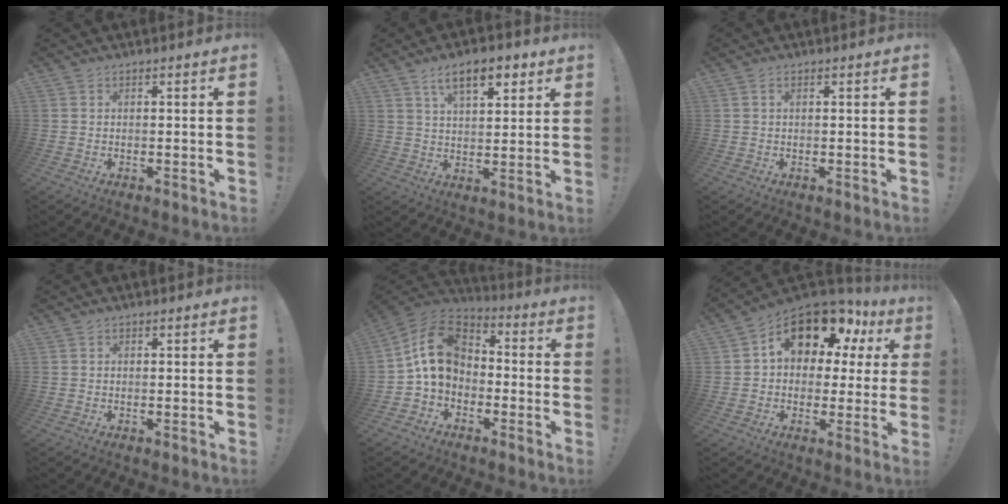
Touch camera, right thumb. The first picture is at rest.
{"total": 10.9, "force": [6.0, 4.7, 7.8], "torque": [-0.117, -0.015, 0.104]}
{"total": 0.8, "force": [0.3, 0.4, 0.7], "torque": [-0.018, 0.005, 0.006]}
{"total": 0.0}
{"total": 13.6, "force": [0.8, 10.3, 8.8], "torque": [-0.153, 0.015, 0.019]}
{"total": 13.3, "force": [8.2, 7.1, 7.7], "torque": [-0.126, -0.057, 0.143]}